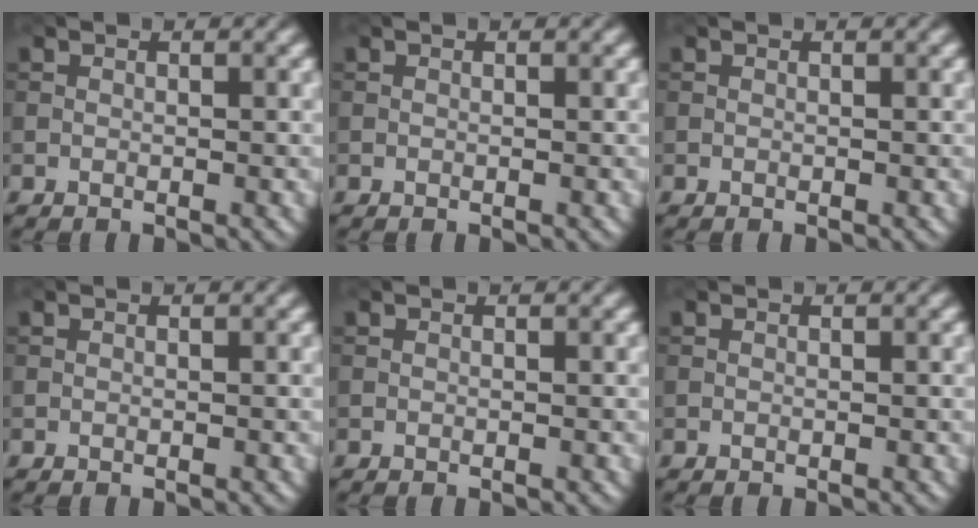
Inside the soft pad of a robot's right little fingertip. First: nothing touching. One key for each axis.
{"total": 0.0}
{"total": 0.0}
{"total": 0.0}
{"total": 0.0}
{"total": 0.0}